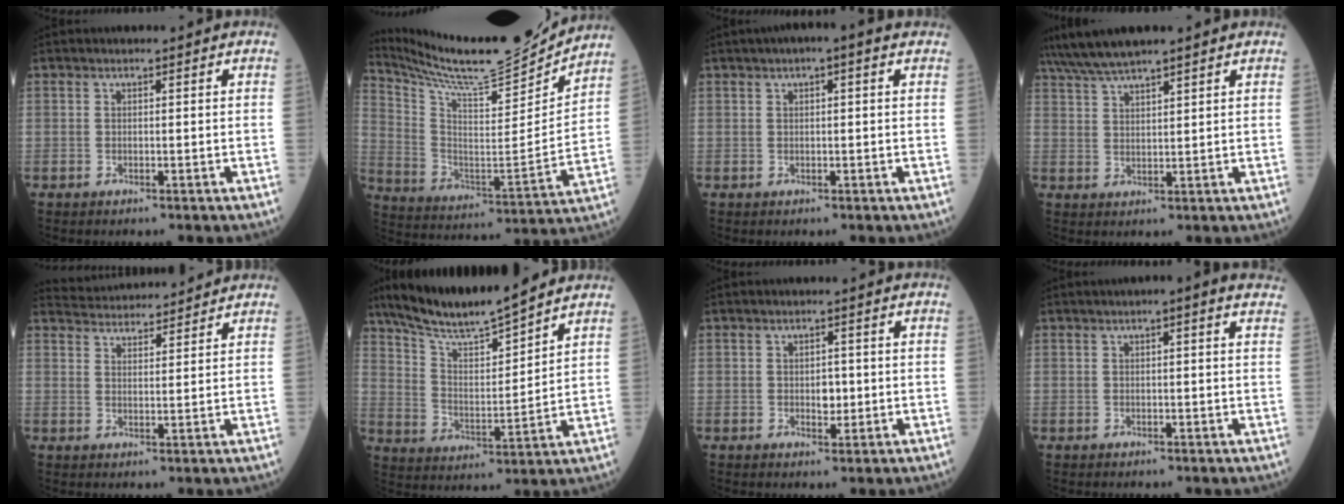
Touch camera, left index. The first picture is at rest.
{"total": 19.9, "force": [18.8, 0.4, 6.4], "torque": [-0.143, -0.048, 0.305]}
{"total": 3.8, "force": [2.2, 0.6, 3.0], "torque": [-0.047, 0.029, 0.029]}
{"total": 7.4, "force": [6.5, -0.2, 3.5], "torque": [-0.070, 0.035, 0.120]}
{"total": 8.9, "force": [8.8, 0.8, 1.2], "torque": [-0.028, 0.026, 0.132]}
{"total": 15.0, "force": [13.1, 1.0, 7.3], "torque": [-0.133, 0.006, 0.235]}
{"total": 2.1, "force": [-0.1, 1.3, 1.7], "torque": [-0.024, 0.000, 0.001]}
{"total": 2.1, "force": [0.9, 0.1, 1.8], "torque": [-0.032, 0.010, 0.009]}